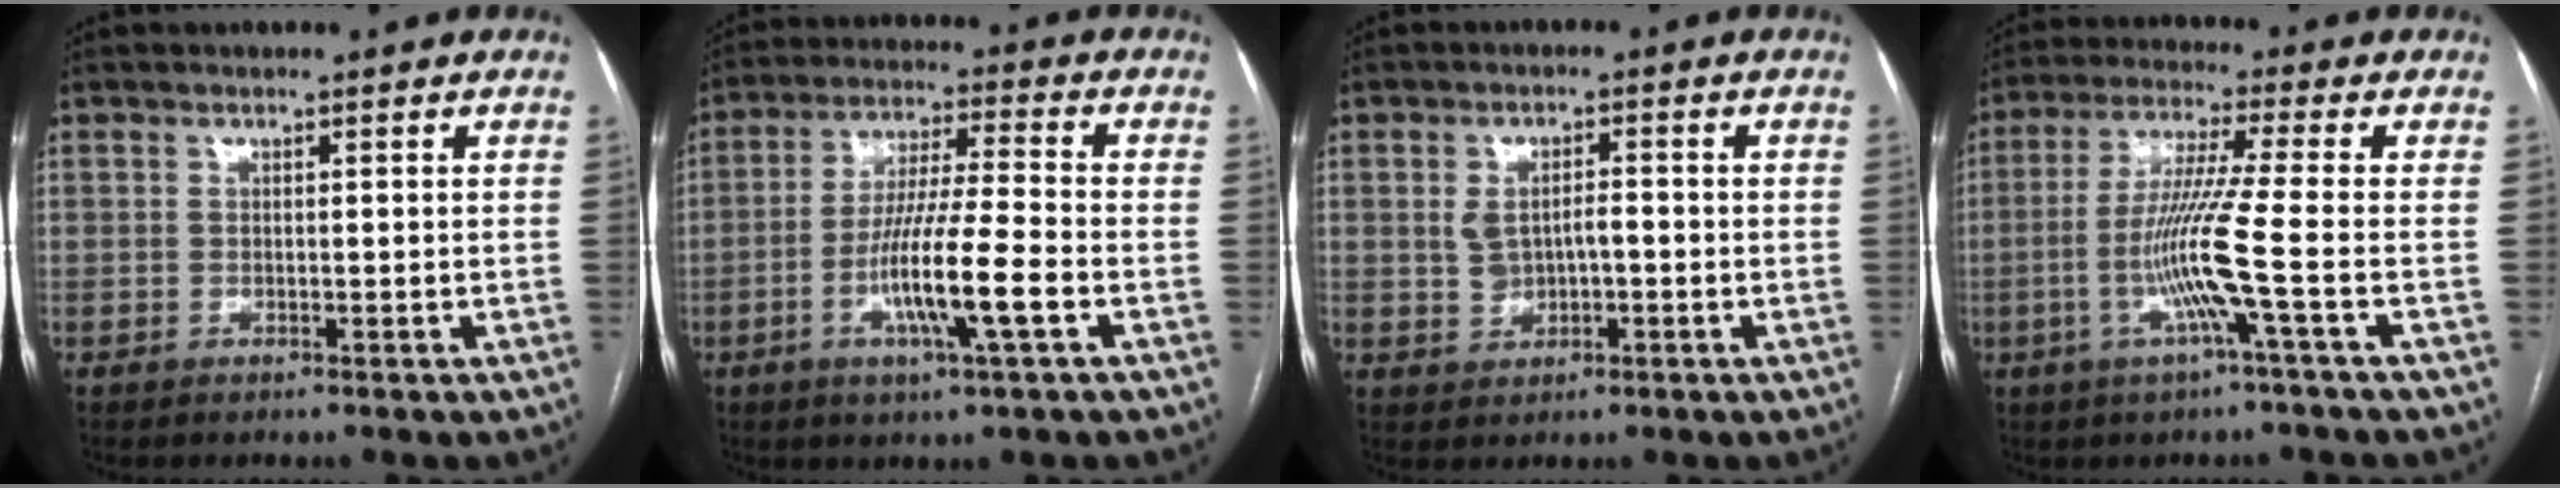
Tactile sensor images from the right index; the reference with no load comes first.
{"total": 11.6, "force": [-3.8, 0.2, 10.9], "torque": [-0.207, -0.008, -0.073]}
{"total": 4.2, "force": [-0.3, 2.6, 3.4], "torque": [-0.062, 0.011, 0.005]}
{"total": 9.8, "force": [-2.7, -1.8, 9.3], "torque": [-0.187, -0.009, -0.057]}